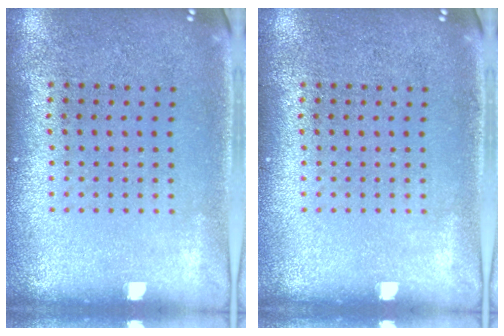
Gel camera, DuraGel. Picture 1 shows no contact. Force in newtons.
{"total": 0.0}